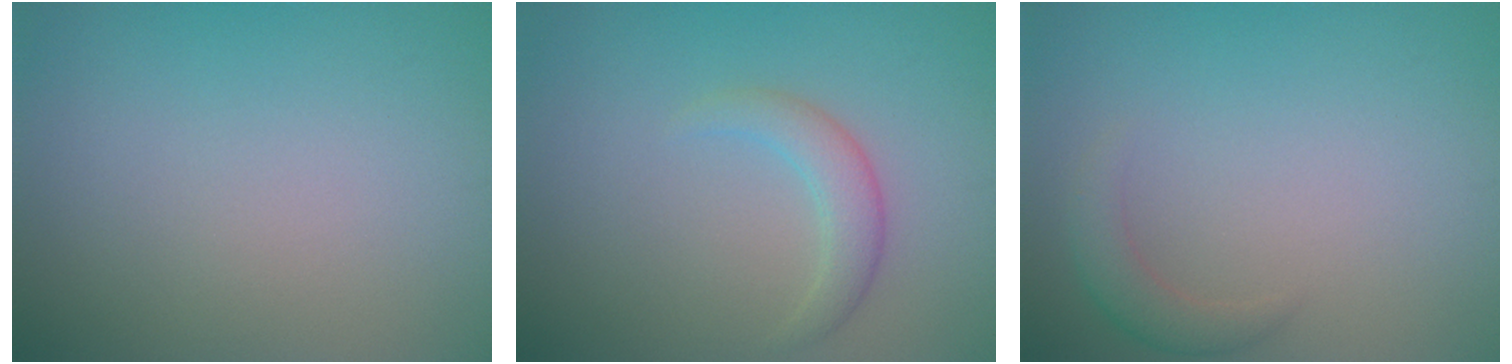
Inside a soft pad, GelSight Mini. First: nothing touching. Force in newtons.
{"total": 2.2, "press": 2.2, "slide": 0.2}
{"total": 1.8, "press": 1.8, "slide": 0.1}